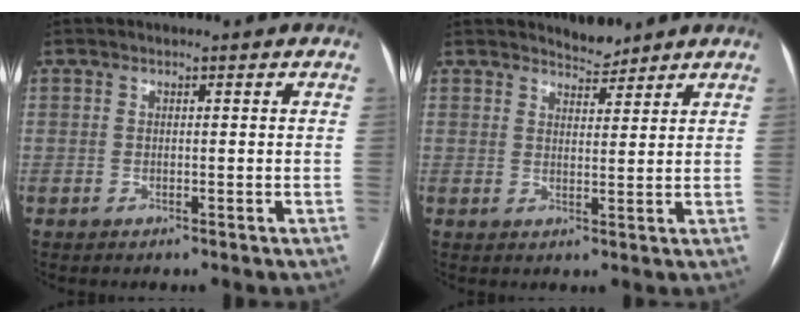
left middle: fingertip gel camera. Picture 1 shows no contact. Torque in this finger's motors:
{"motor_torque": [-0.18, -0.24, -0.02, -0.01]}